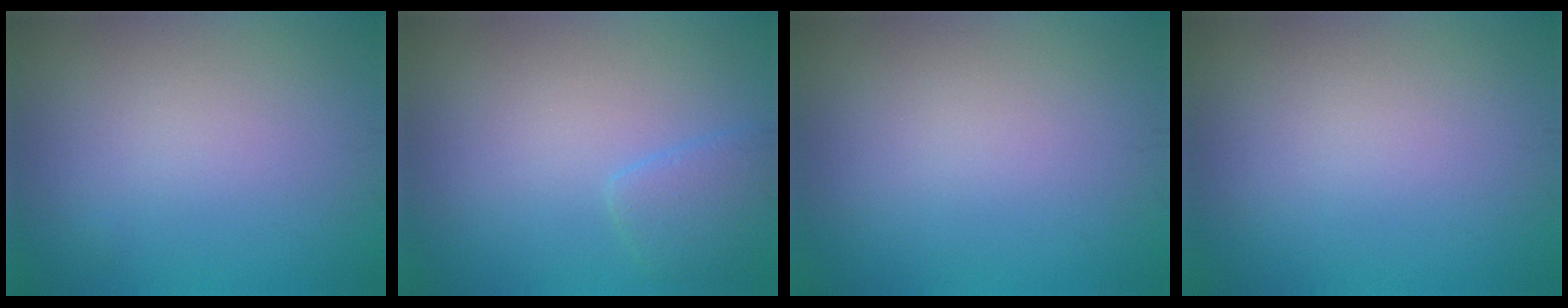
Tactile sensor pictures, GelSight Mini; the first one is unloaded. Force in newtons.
{"total": 2.1, "press": 2.1, "slide": 0.2}
{"total": 0.0}
{"total": 0.0}